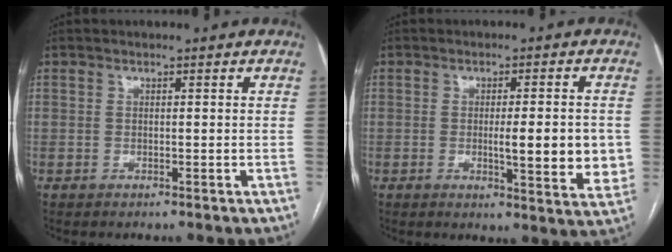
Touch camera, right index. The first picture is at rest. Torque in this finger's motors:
{"motor_torque": [1.14, -0.17, 0.59, 0.11]}